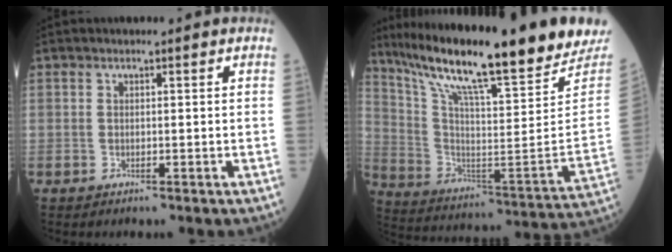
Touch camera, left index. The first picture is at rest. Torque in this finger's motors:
{"motor_torque": [0.18, -0.66, 0.54, 0.21]}